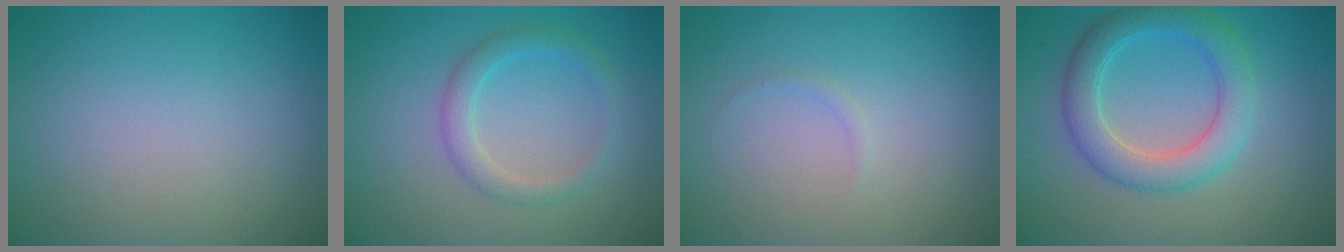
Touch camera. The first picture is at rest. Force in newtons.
{"total": 2.5, "press": 2.4, "slide": 0.2}
{"total": 0.5, "press": 0.5, "slide": 0.0}
{"total": 4.7, "press": 4.7, "slide": 0.2}